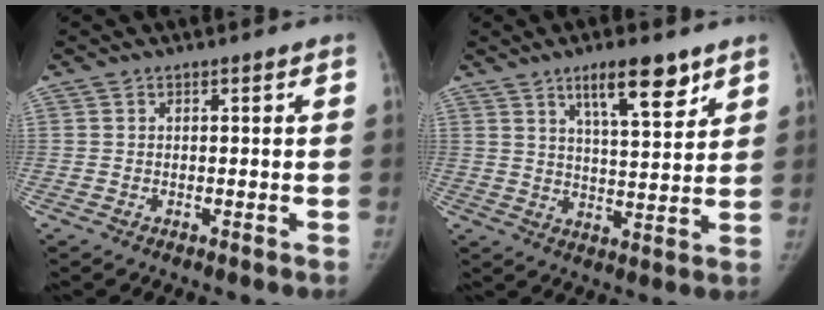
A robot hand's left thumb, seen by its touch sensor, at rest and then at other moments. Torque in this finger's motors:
{"motor_torque": [0.25, -0.07, 0.79, -0.73, 0.24]}